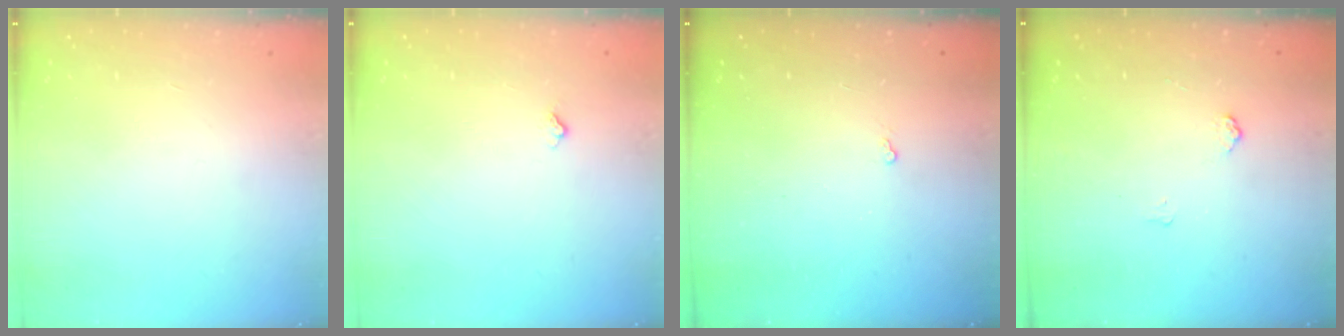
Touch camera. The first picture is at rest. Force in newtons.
{"total": 3.1, "press": 3.1, "slide": 0.4}
{"total": 1.8, "press": 1.8, "slide": 0.3}
{"total": 4.0, "press": 4.0, "slide": 0.5}